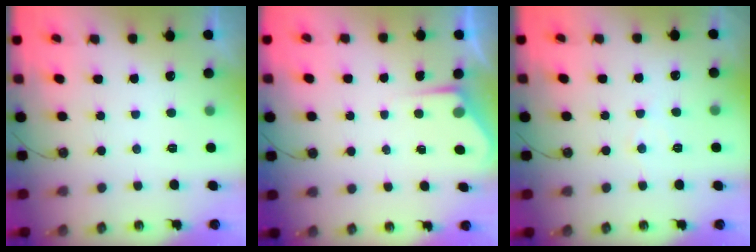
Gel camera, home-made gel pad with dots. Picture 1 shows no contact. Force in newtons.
{"total": 2.3, "press": 2.3, "slide": 0.3}
{"total": 4.9, "press": 4.8, "slide": 0.7}